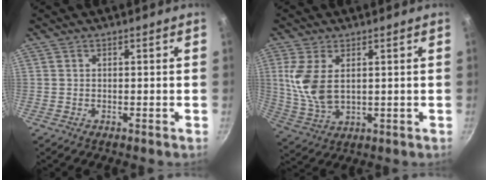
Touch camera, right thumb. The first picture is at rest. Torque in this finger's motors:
{"motor_torque": [-0.27, 0.66, 1.13, 0.38, 0.20]}